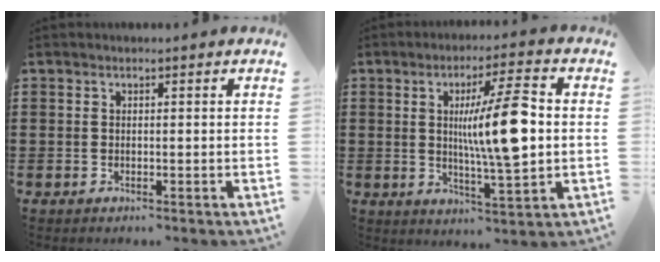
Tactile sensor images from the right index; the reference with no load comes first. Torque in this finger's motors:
{"motor_torque": [1.70, -0.44, 0.79, 0.21]}